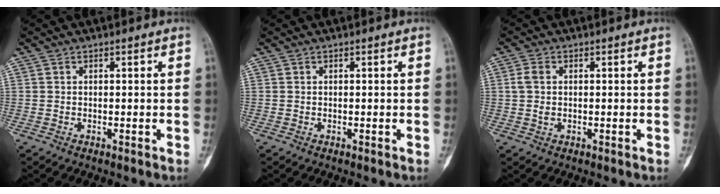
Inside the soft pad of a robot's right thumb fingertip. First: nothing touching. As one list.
[{"total": 0.0}, {"total": 3.0, "force": [0.2, 2.1, 2.1], "torque": [-0.042, 0.004, 0.001]}]